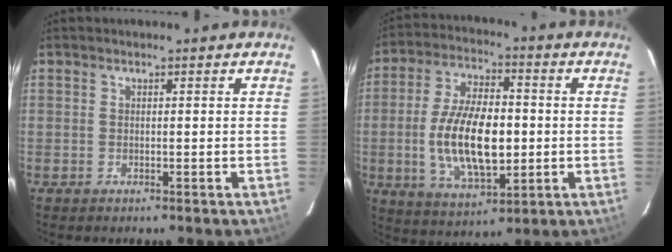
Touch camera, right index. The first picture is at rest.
{"total": 15.9, "force": [-1.7, 7.4, 14.0], "torque": [-0.273, -0.003, -0.022]}